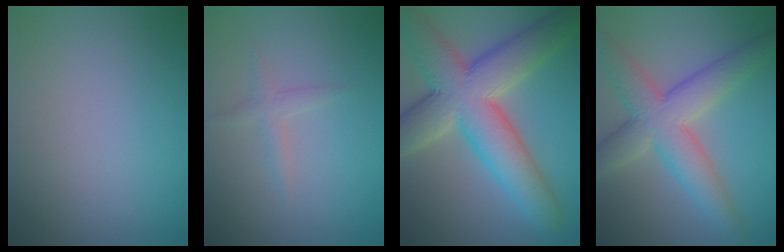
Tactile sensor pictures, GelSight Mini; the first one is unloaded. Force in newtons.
{"total": 1.2, "press": 1.2, "slide": 0.0}
{"total": 10.9, "press": 10.9, "slide": 0.6}
{"total": 6.7, "press": 6.7, "slide": 0.2}